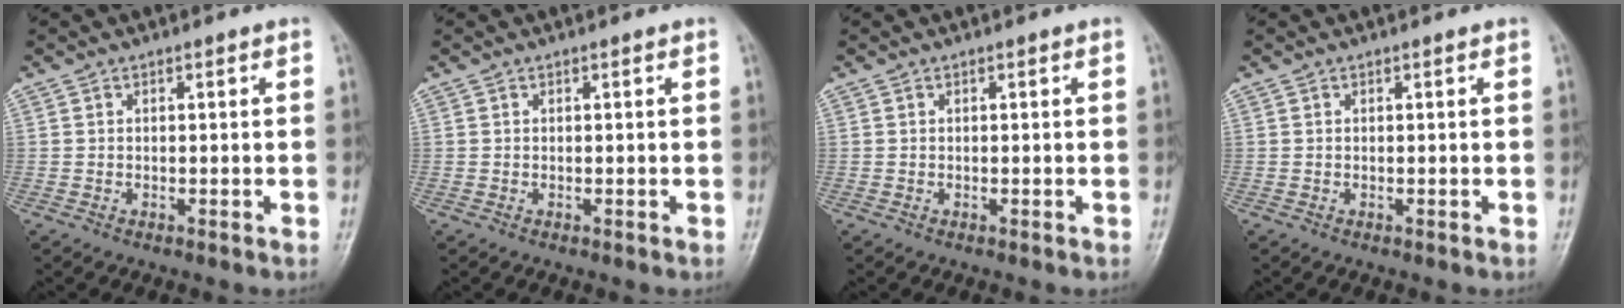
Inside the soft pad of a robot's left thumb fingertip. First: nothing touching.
{"total": 0.0}
{"total": 0.0}
{"total": 0.0}